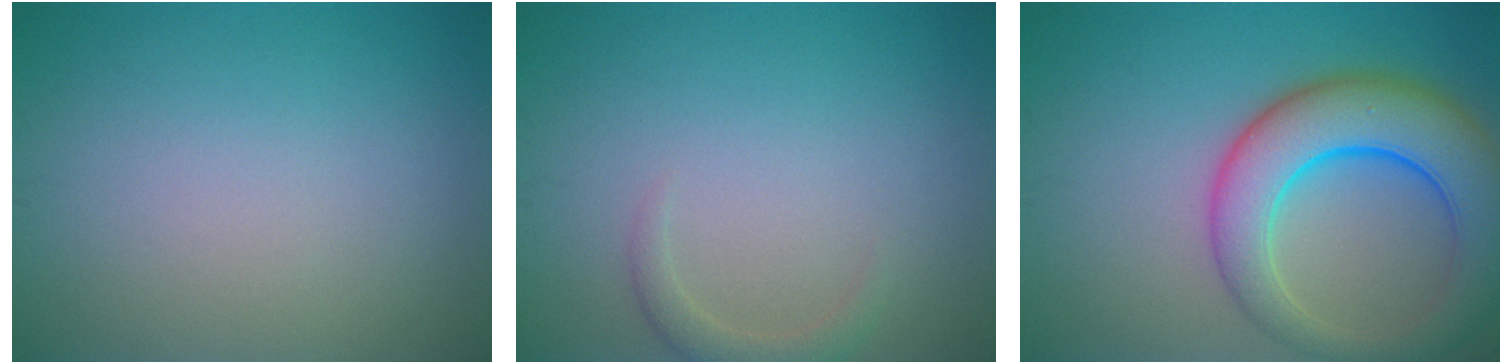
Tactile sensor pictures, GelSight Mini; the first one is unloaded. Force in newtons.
{"total": 1.6, "press": 1.6, "slide": 0.1}
{"total": 8.9, "press": 8.9, "slide": 0.4}